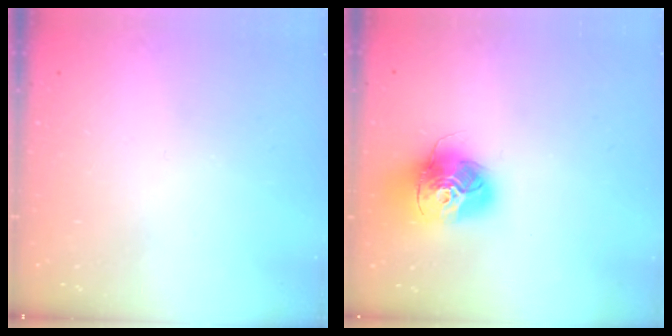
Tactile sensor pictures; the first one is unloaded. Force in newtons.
{"total": 17.2, "press": 17.1, "slide": 2.0}